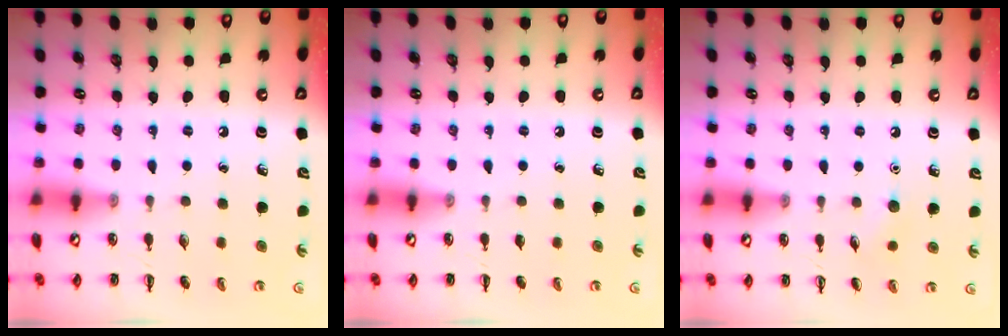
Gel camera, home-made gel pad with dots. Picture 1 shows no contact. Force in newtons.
{"total": 0.0}
{"total": 5.0, "press": 4.9, "slide": 1.4}